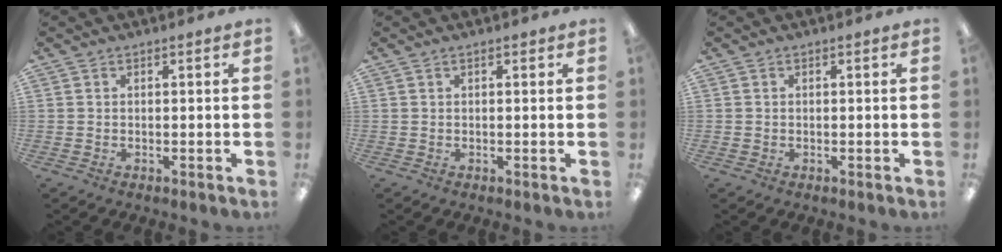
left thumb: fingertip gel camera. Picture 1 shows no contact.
{"total": 0.6, "force": [0.2, 0.3, 0.4], "torque": [-0.001, -0.001, 0.002]}
{"total": 0.5, "force": [-0.1, 0.5, 0.0], "torque": [0.000, 0.004, -0.002]}